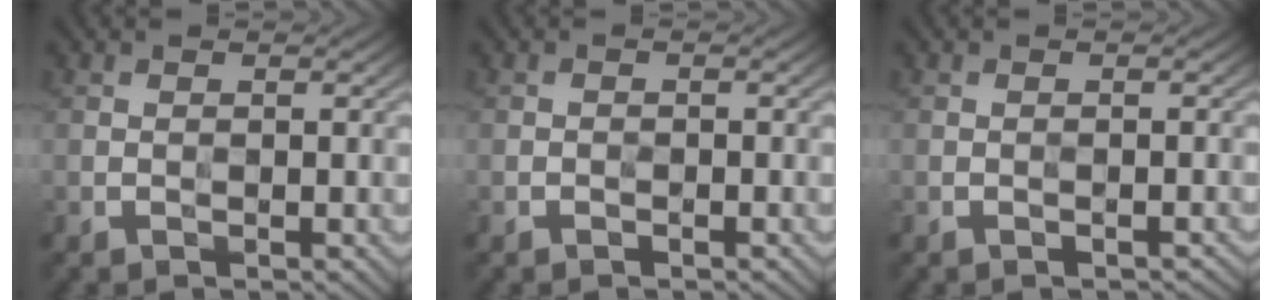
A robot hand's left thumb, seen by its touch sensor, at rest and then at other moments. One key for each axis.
{"total": 0.5, "fx": -0.4, "fy": 0.3, "fz": 0.2, "tx": 0.001, "ty": 0.000, "tz": -0.007}
{"total": 0.6, "fx": -0.5, "fy": 0.1, "fz": 0.4, "tx": -0.006, "ty": 0.002, "tz": -0.007}